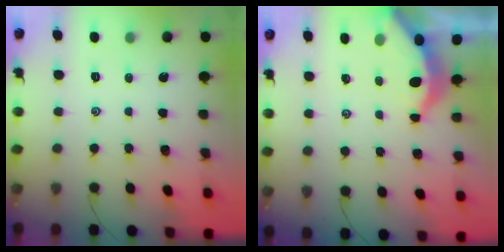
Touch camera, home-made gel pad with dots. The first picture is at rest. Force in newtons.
{"total": 3.6, "press": 3.6, "slide": 0.4}